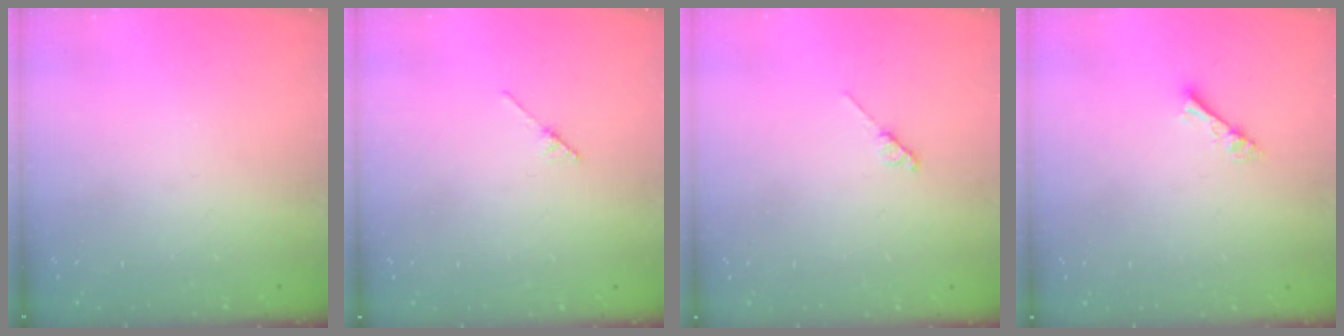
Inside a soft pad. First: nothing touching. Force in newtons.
{"total": 2.1, "press": 2.1, "slide": 0.1}
{"total": 2.0, "press": 1.9, "slide": 0.3}
{"total": 2.3, "press": 2.3, "slide": 0.3}